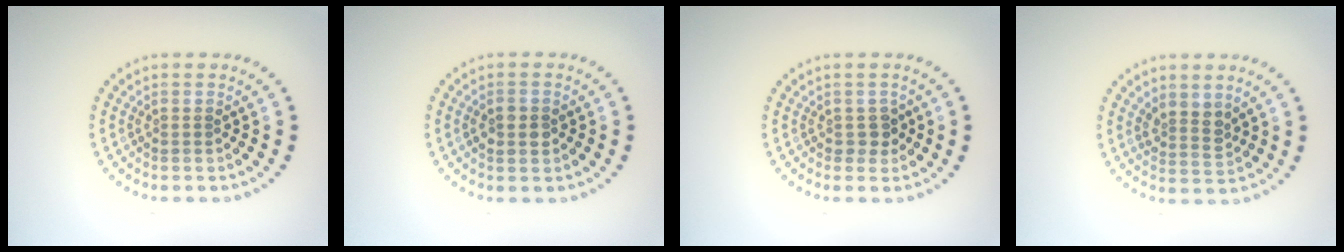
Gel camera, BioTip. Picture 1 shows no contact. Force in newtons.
{"total": 2.2, "press": 2.2, "slide": 0.0}
{"total": 1.3, "press": 1.2, "slide": 0.6}
{"total": 2.1, "press": 1.7, "slide": 1.4}